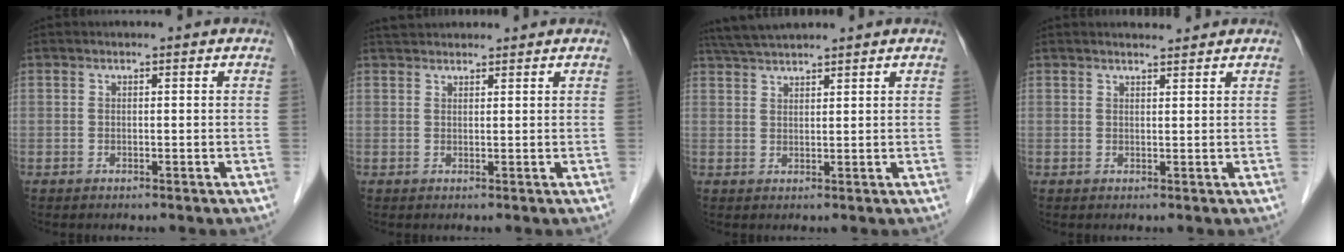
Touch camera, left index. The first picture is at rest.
{"total": 4.3, "force": [4.1, 0.7, 1.1], "torque": [-0.022, 0.035, 0.075]}
{"total": 5.0, "force": [4.6, -0.2, 1.8], "torque": [-0.039, 0.029, 0.091]}
{"total": 2.2, "force": [2.1, 0.2, 0.4], "torque": [-0.012, 0.005, 0.035]}